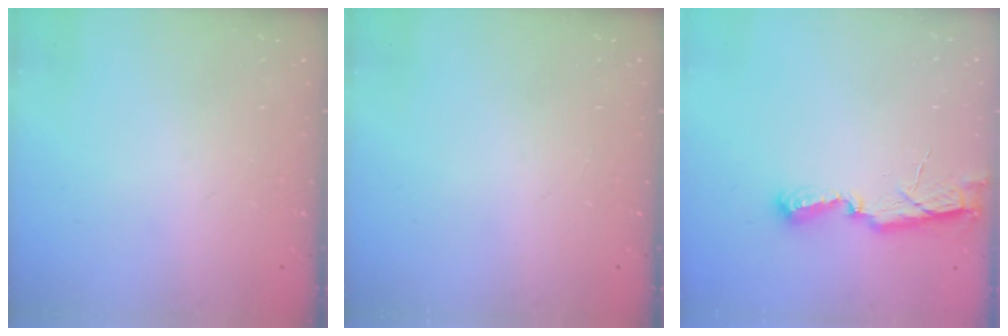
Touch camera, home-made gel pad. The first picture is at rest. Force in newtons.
{"total": 0.0}
{"total": 6.7, "press": 6.7, "slide": 0.8}